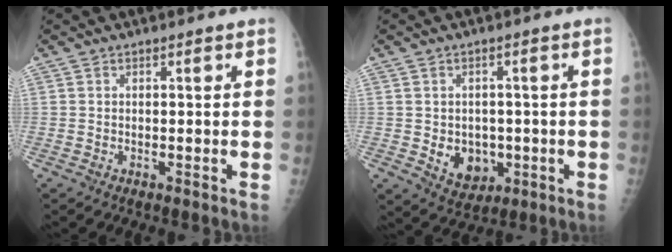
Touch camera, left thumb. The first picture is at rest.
{"total": 6.9, "force": [-1.3, 5.6, 3.9], "torque": [-0.028, 0.000, -0.003]}